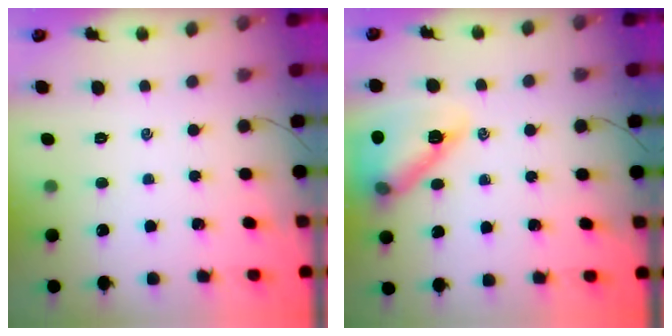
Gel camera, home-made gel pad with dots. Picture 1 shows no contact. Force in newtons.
{"total": 16.7, "press": 16.6, "slide": 1.8}